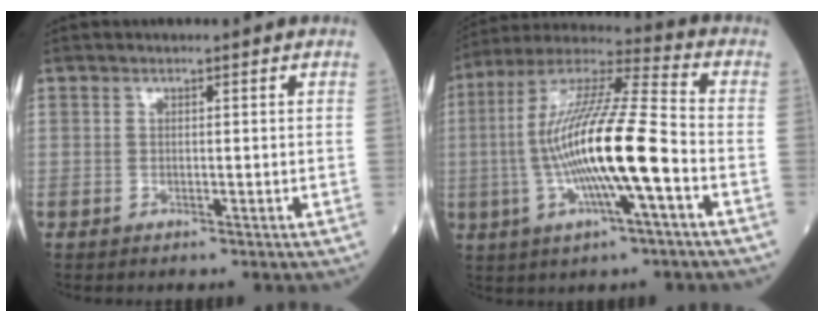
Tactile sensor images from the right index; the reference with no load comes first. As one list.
[{"total": 17.5, "force": [-3.3, 1.3, 17.2], "torque": [-0.335, 0.001, -0.066]}]